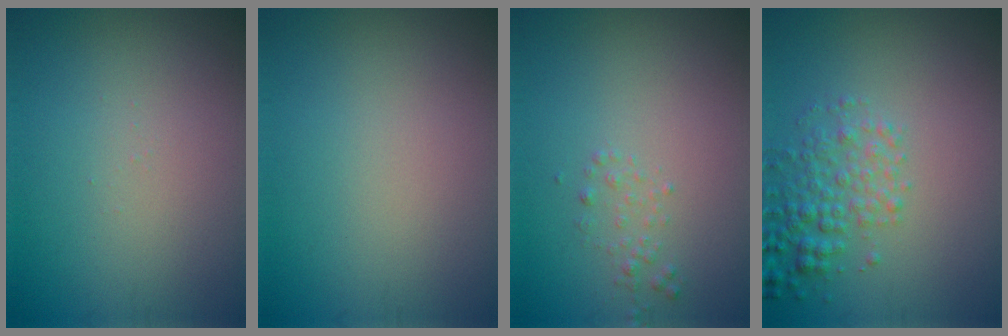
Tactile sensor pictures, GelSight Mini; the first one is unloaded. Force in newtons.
{"total": 0.0}
{"total": 1.0, "press": 1.0, "slide": 0.1}
{"total": 3.1, "press": 3.1, "slide": 0.1}